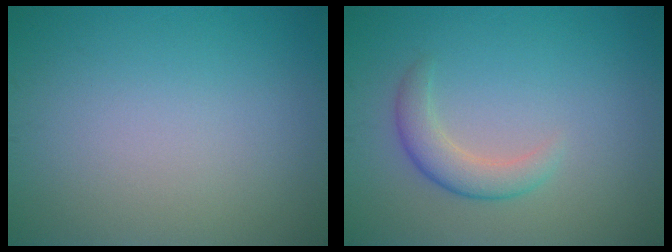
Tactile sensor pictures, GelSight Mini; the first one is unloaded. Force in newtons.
{"total": 2.7, "press": 2.7, "slide": 0.1}